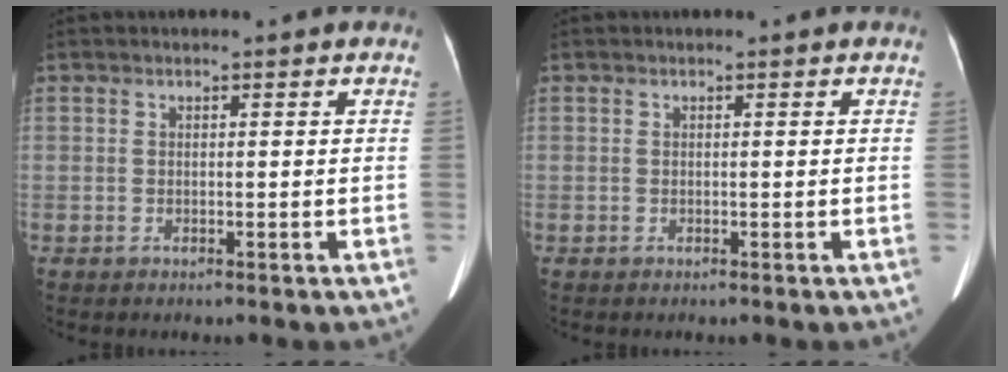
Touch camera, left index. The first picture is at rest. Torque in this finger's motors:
{"motor_torque": [0.06, 0.06, 0.00, 0.00]}